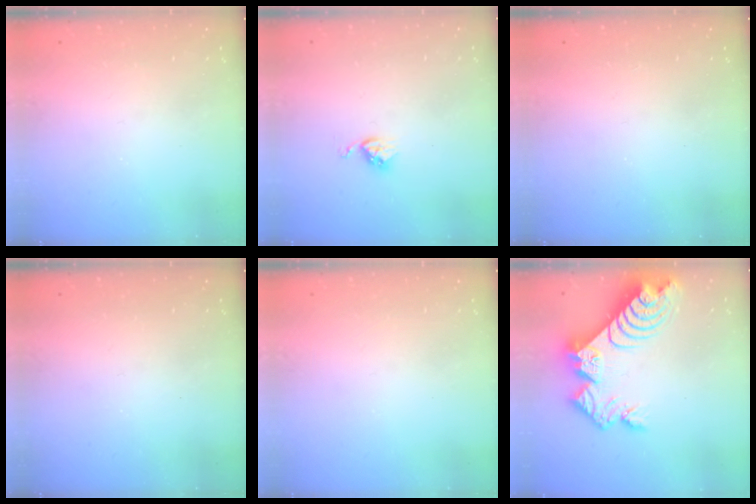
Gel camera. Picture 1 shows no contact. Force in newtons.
{"total": 3.6, "press": 3.6, "slide": 0.4}
{"total": 1.7, "press": 1.7, "slide": 0.2}
{"total": 0.0}
{"total": 0.0}
{"total": 15.0, "press": 15.0, "slide": 1.4}